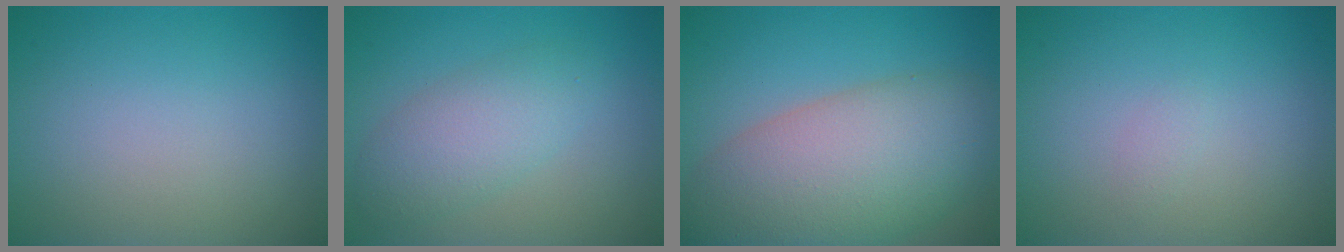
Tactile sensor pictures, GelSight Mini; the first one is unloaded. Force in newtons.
{"total": 3.9, "press": 3.9, "slide": 0.1}
{"total": 11.2, "press": 11.2, "slide": 0.7}
{"total": 0.6, "press": 0.6, "slide": 0.1}